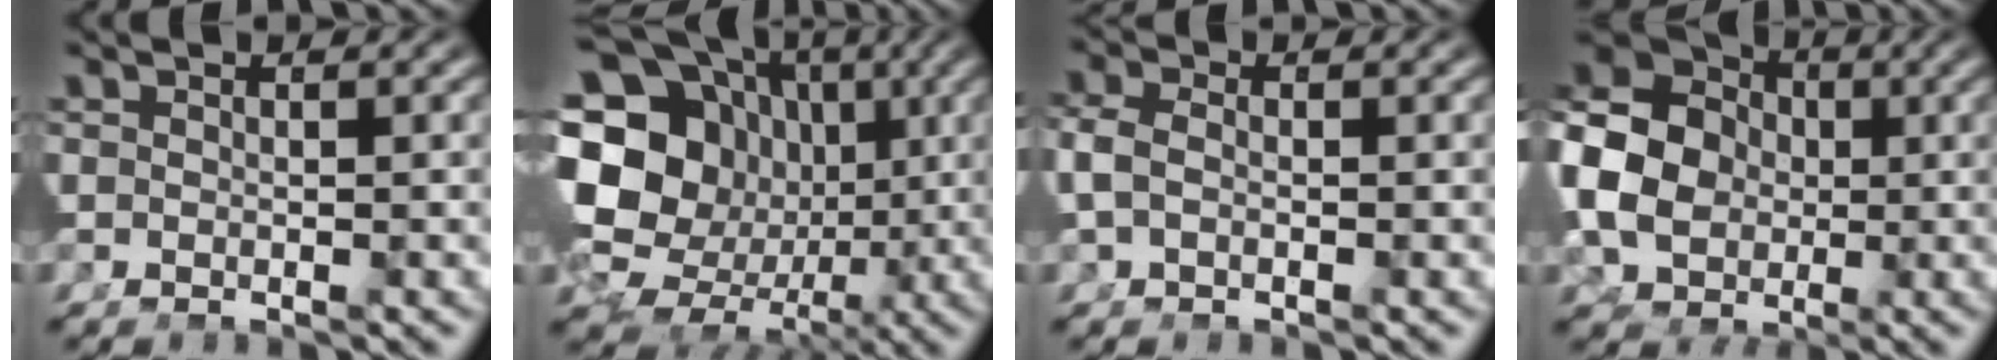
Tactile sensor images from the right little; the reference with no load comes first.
{"total": 24.1, "force": [0.1, 20.7, 12.3], "torque": [-0.255, -0.040, -0.004]}
{"total": 2.3, "force": [0.1, 2.0, 1.3], "torque": [-0.038, 0.005, -0.002]}
{"total": 11.8, "force": [1.2, 9.8, 6.4], "torque": [-0.138, -0.011, 0.021]}